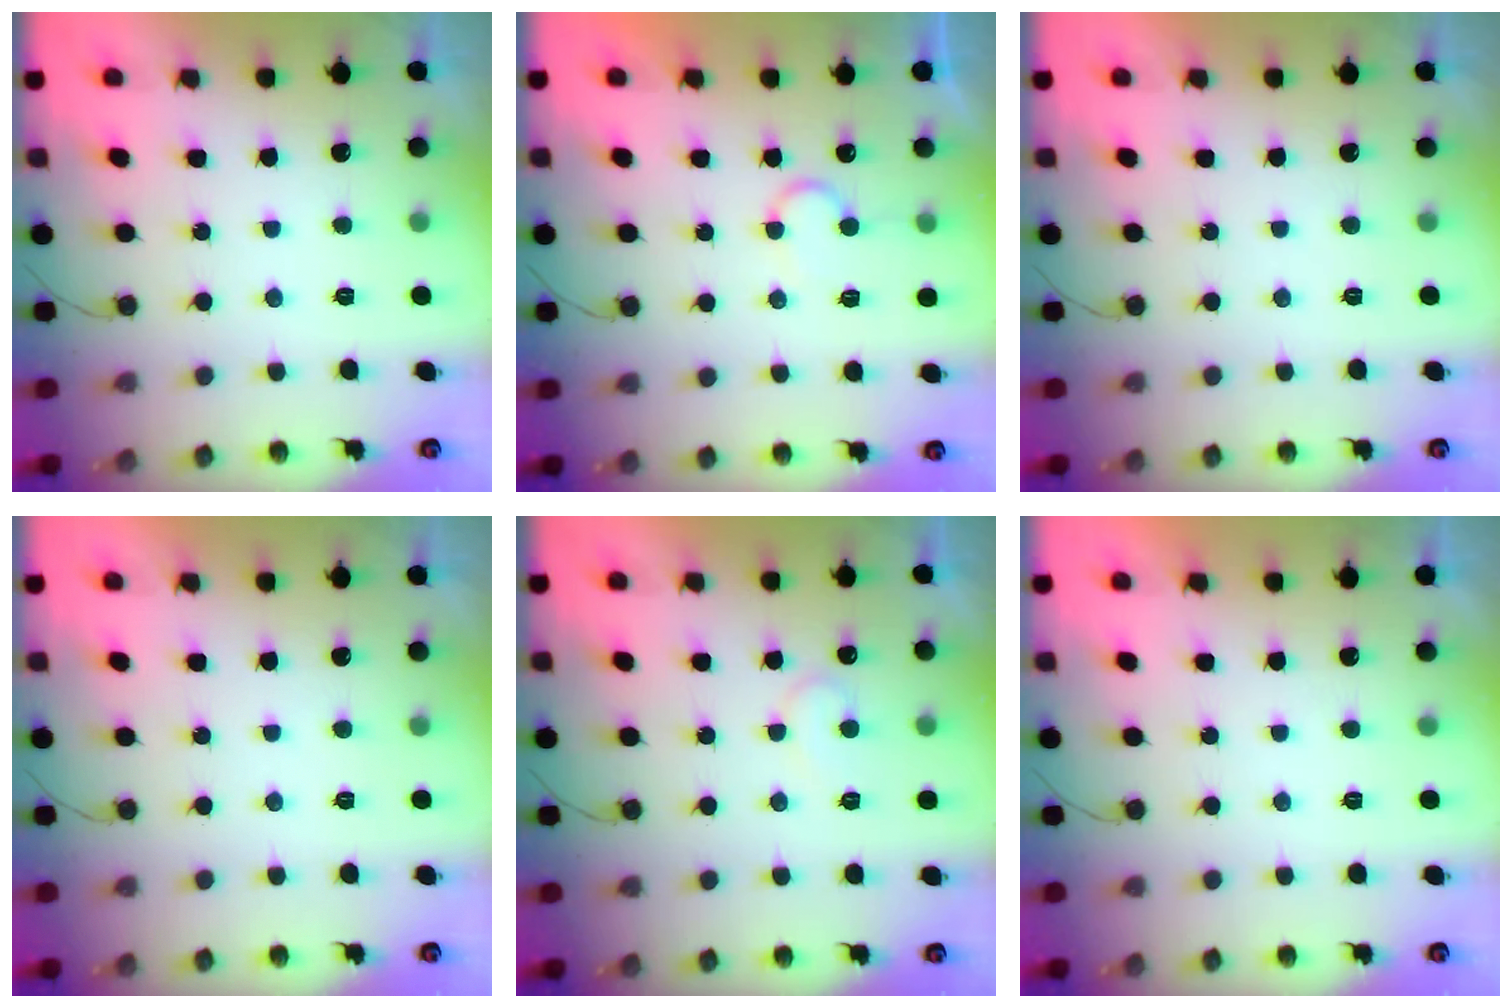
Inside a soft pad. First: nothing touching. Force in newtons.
{"total": 7.5, "press": 7.4, "slide": 0.6}
{"total": 1.7, "press": 1.7, "slide": 0.1}
{"total": 1.7, "press": 1.7, "slide": 0.1}
{"total": 8.2, "press": 8.1, "slide": 0.4}
{"total": 1.9, "press": 1.9, "slide": 0.1}